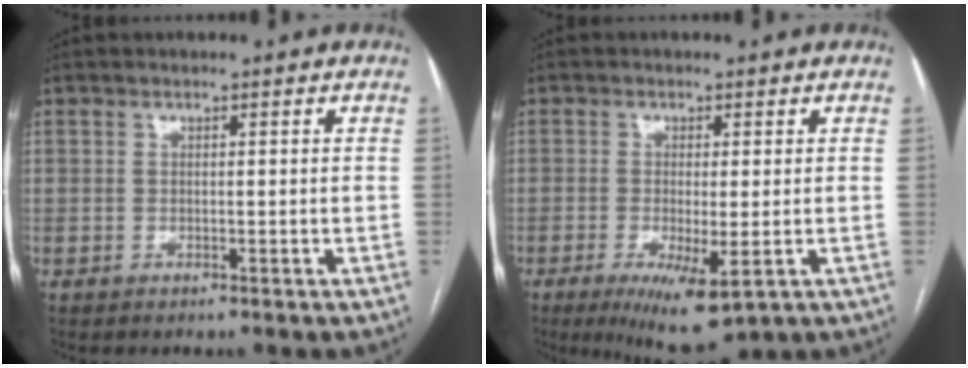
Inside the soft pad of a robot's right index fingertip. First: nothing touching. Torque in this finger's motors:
{"motor_torque": [0.69, -0.19, 0.43, 0.09]}